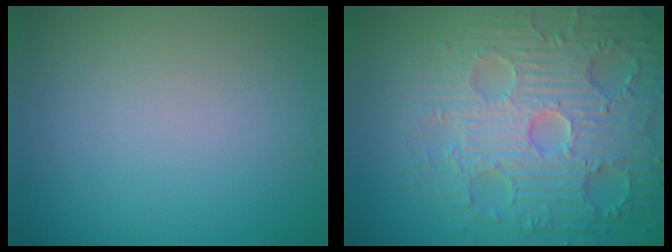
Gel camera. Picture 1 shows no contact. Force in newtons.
{"total": 8.0, "press": 6.4, "slide": 4.8}